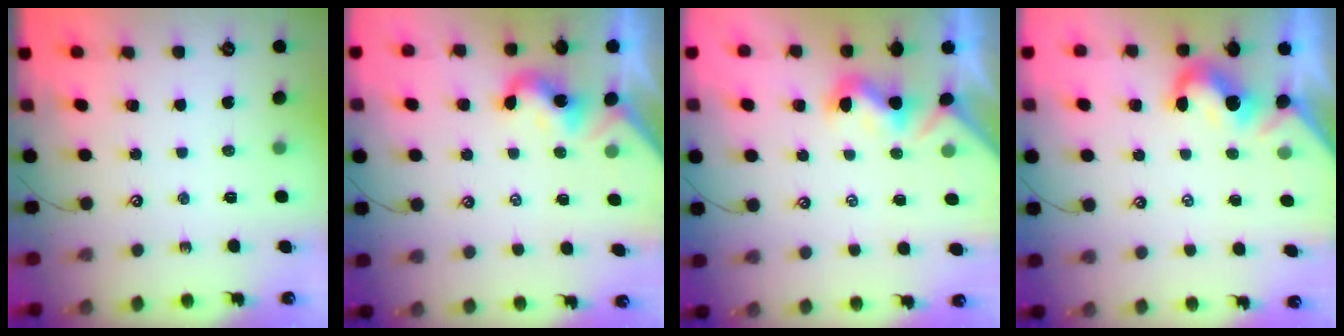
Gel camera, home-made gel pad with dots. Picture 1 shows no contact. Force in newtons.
{"total": 0.0}
{"total": 1.5, "press": 1.4, "slide": 0.5}
{"total": 1.6, "press": 1.3, "slide": 0.8}